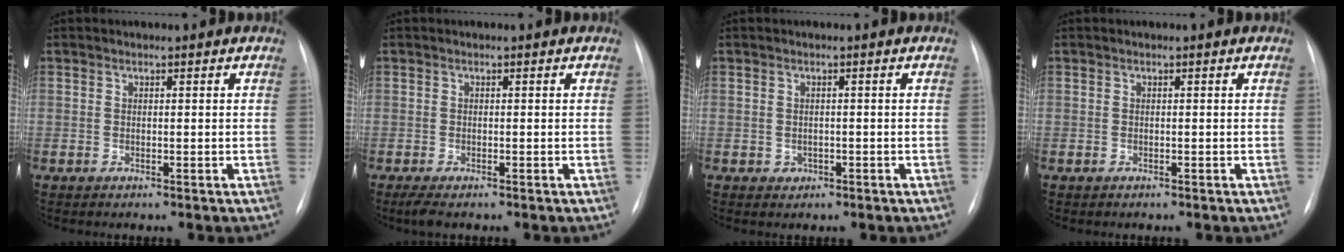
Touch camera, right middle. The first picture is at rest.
{"total": 2.2, "force": [-1.5, 0.5, 1.5], "torque": [-0.034, -0.010, -0.023]}
{"total": 1.1, "force": [-0.4, 1.0, 0.2], "torque": [-0.001, 0.003, -0.004]}
{"total": 0.0}